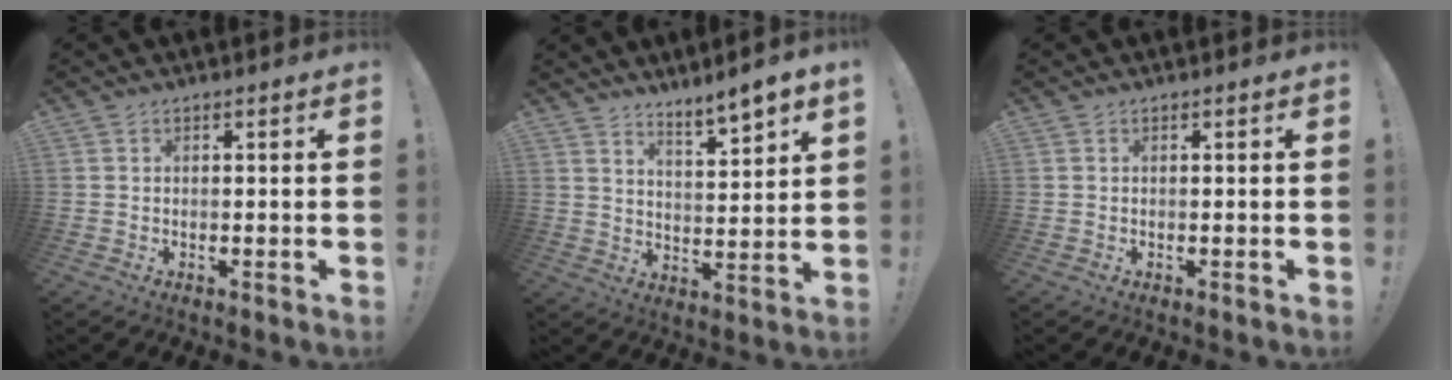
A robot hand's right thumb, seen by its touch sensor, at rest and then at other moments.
{"total": 6.6, "force": [5.8, -0.1, 3.2], "torque": [-0.047, -0.050, 0.097]}
{"total": 0.0}